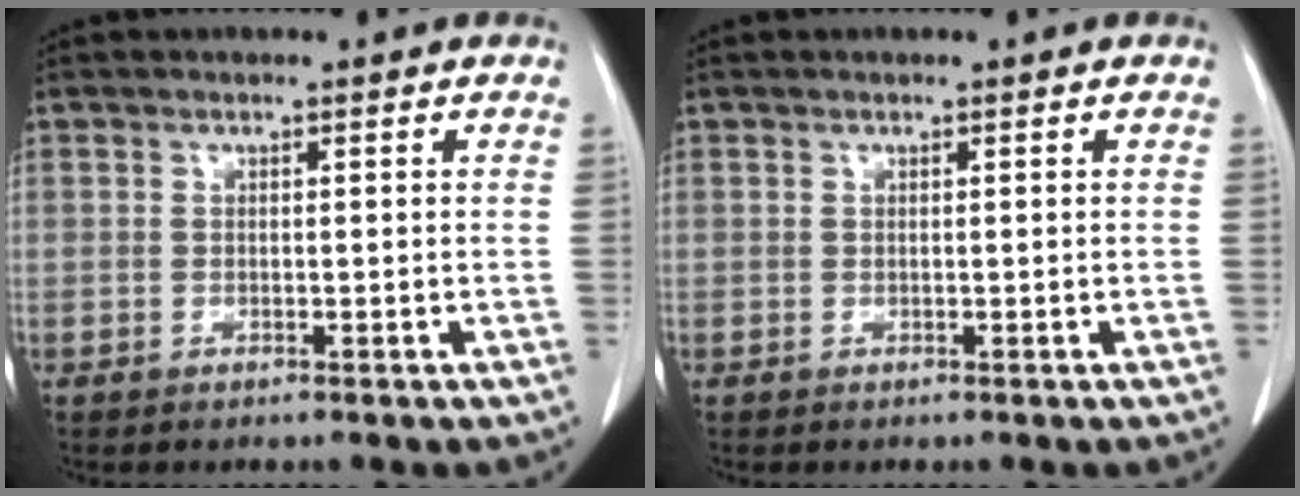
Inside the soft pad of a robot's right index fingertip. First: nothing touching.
{"total": 0.0}